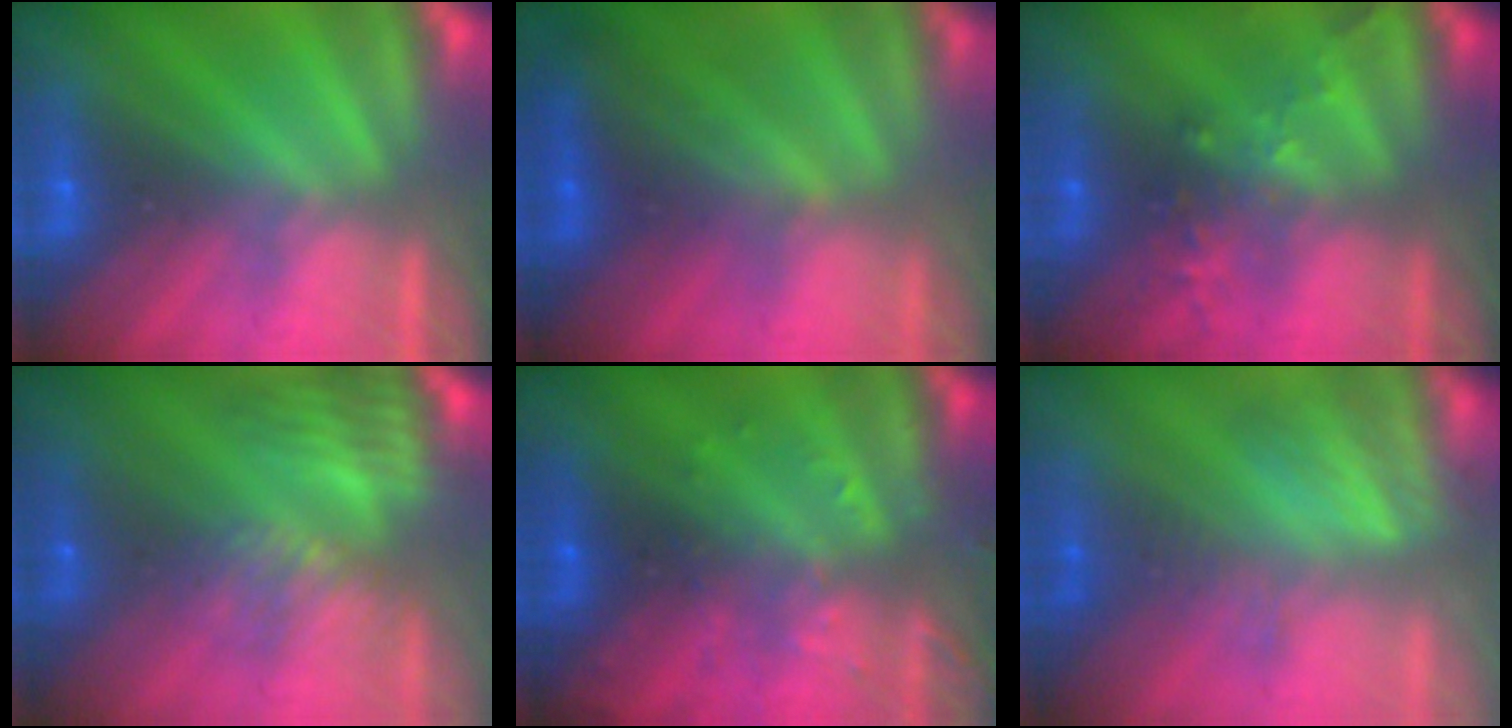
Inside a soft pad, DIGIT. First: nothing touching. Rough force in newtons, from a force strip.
{"total": 2.4}
{"total": 2.8}
{"total": 7.3}
{"total": 3.0}
{"total": 2.8}